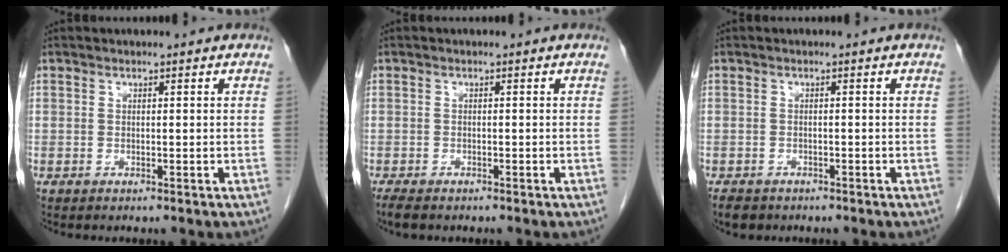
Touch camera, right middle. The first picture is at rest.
{"total": 2.6, "force": [-2.1, 0.9, 1.4], "torque": [-0.029, -0.007, -0.029]}
{"total": 3.4, "force": [-2.6, 1.9, 1.0], "torque": [-0.018, -0.002, -0.035]}